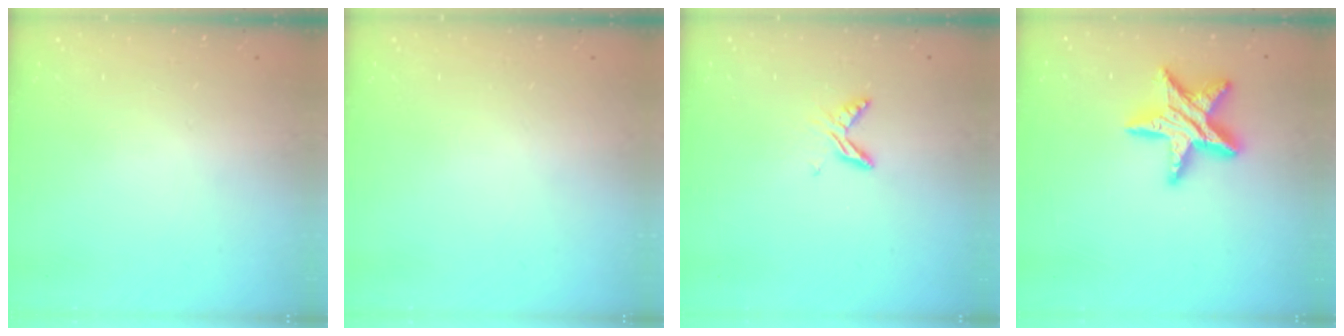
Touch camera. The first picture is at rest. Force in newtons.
{"total": 0.0}
{"total": 6.6, "press": 6.5, "slide": 0.9}
{"total": 16.0, "press": 16.0, "slide": 1.0}